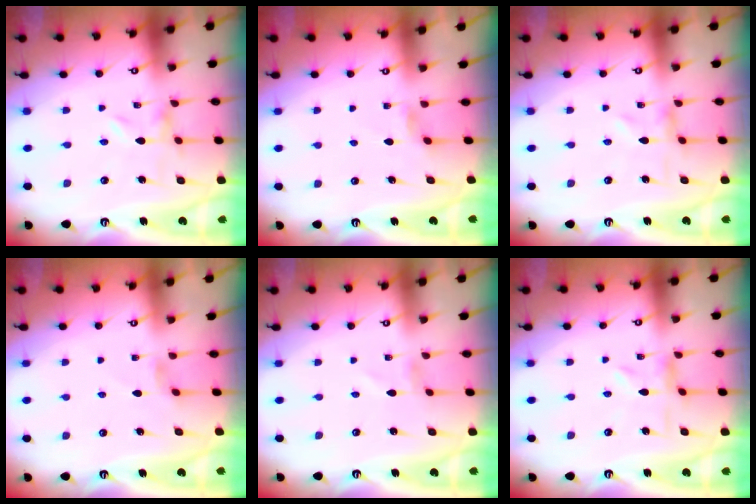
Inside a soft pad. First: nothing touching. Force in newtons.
{"total": 2.5, "press": 2.4, "slide": 0.4}
{"total": 0.7, "press": 0.7, "slide": 0.2}
{"total": 0.9, "press": 0.8, "slide": 0.4}
{"total": 1.3, "press": 1.2, "slide": 0.1}
{"total": 2.4, "press": 2.4, "slide": 0.3}